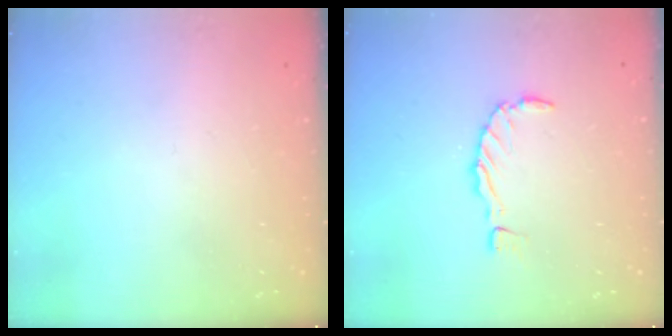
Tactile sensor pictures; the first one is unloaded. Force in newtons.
{"total": 0.7, "press": 0.7, "slide": 0.2}